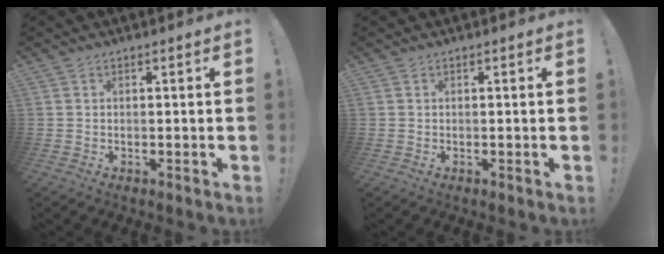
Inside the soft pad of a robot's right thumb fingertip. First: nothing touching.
{"total": 0.0}